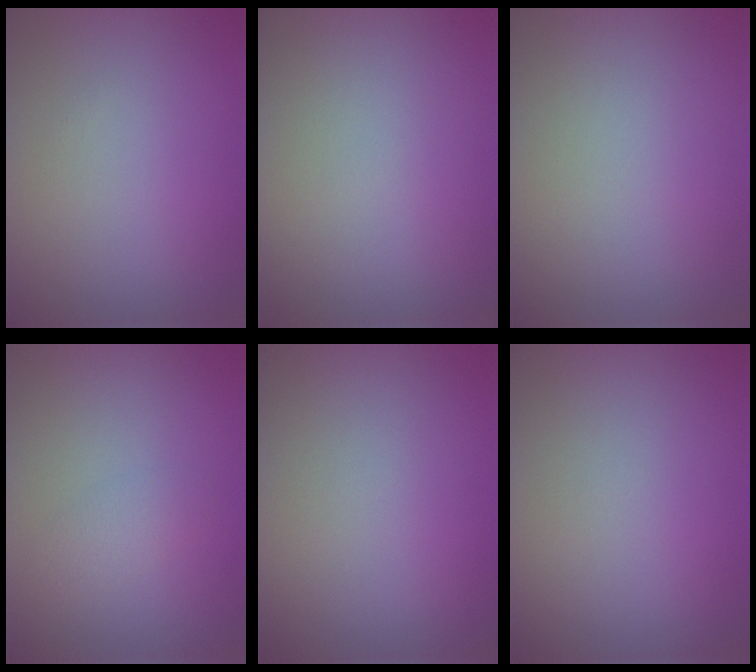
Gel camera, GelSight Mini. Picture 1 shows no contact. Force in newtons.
{"total": 0.0}
{"total": 0.0}
{"total": 1.4, "press": 1.4, "slide": 0.0}
{"total": 0.0}
{"total": 0.0}